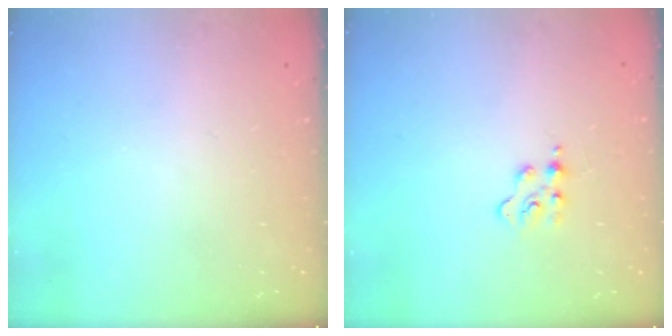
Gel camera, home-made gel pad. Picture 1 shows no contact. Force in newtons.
{"total": 2.4, "press": 2.4, "slide": 0.3}